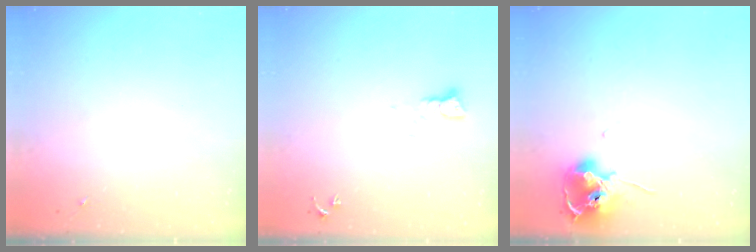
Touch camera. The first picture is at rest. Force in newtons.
{"total": 3.2, "press": 3.2, "slide": 0.4}
{"total": 10.6, "press": 10.5, "slide": 0.8}